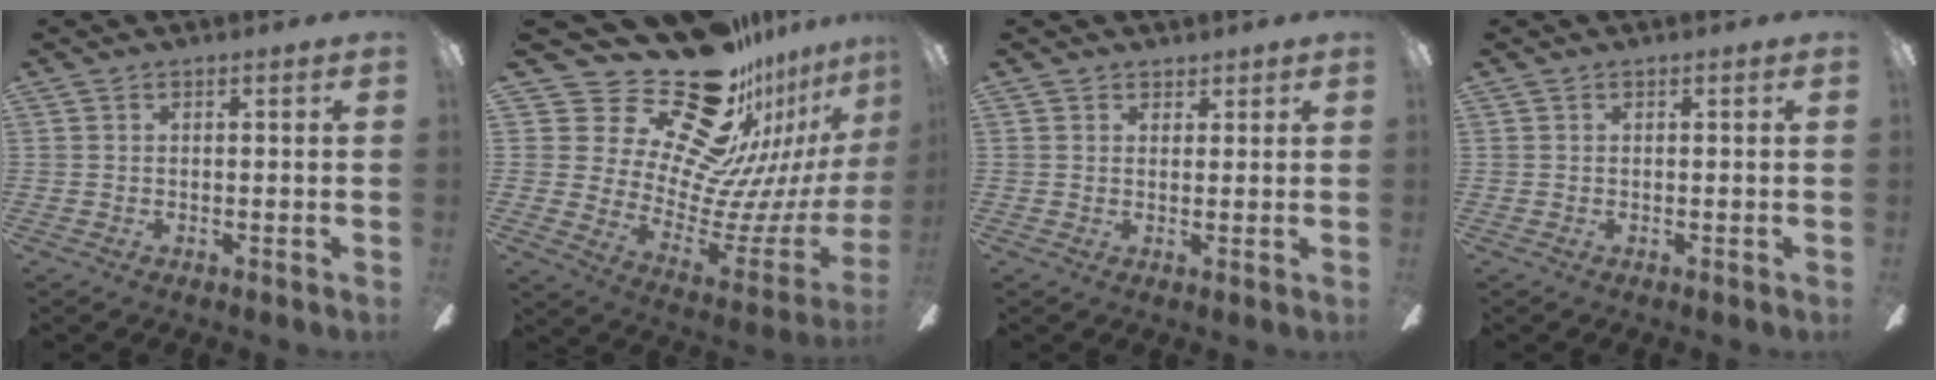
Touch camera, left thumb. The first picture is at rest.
{"total": 31.1, "force": [21.4, 15.5, 16.4], "torque": [-0.279, -0.185, 0.409]}
{"total": 2.3, "force": [1.7, 1.5, 0.1], "torque": [0.011, -0.004, 0.030]}
{"total": 0.0}